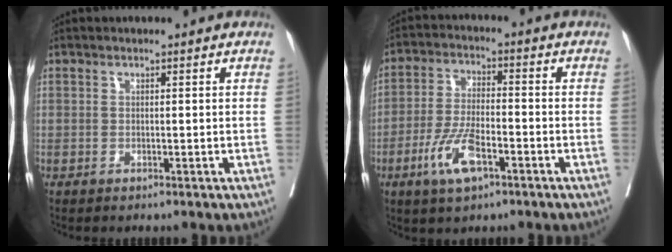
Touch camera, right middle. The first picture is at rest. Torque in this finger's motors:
{"motor_torque": [1.45, -0.66, 0.40, 0.08]}